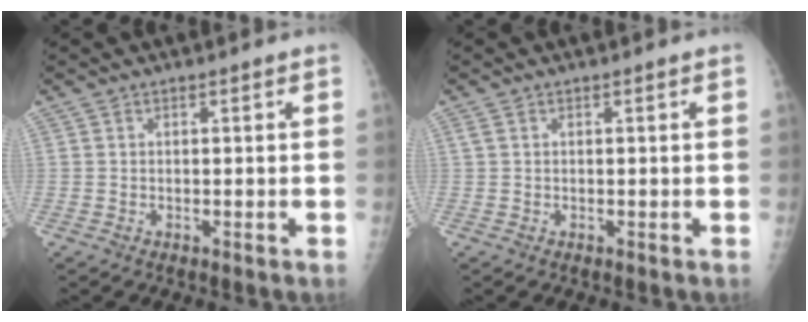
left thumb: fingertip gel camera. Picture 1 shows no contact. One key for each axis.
{"total": 0.8, "fx": 0.3, "fy": 0.5, "fz": 0.5, "tx": -0.015, "ty": 0.007, "tz": 0.007}